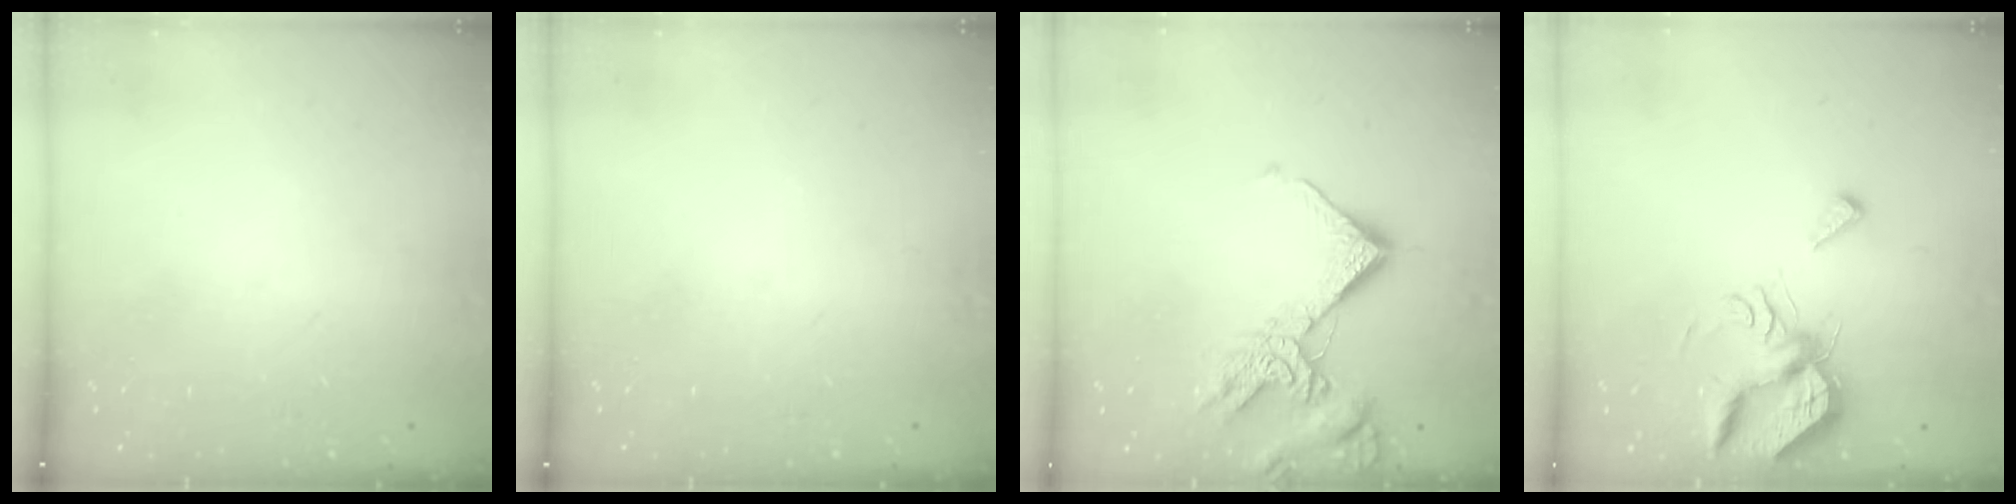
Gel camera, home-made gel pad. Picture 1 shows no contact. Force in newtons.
{"total": 0.0}
{"total": 11.8, "press": 11.7, "slide": 1.4}
{"total": 7.6, "press": 7.5, "slide": 0.7}